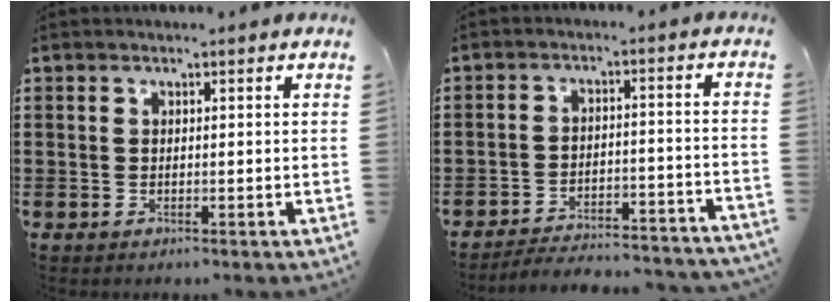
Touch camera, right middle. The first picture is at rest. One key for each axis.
{"total": 4.2, "fx": -4.1, "fy": 0.1, "fz": 0.8, "tx": -0.018, "ty": 0.002, "tz": -0.086}